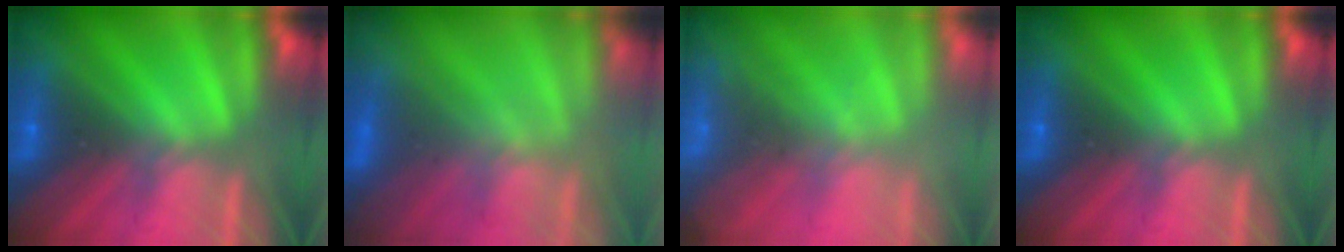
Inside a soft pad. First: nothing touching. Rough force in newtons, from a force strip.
{"total": 3.5}
{"total": 7.6}
{"total": 0.0}